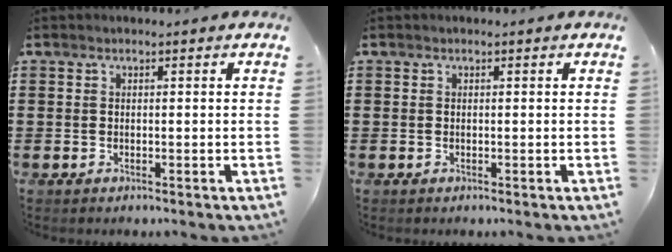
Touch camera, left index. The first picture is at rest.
{"total": 0.0}